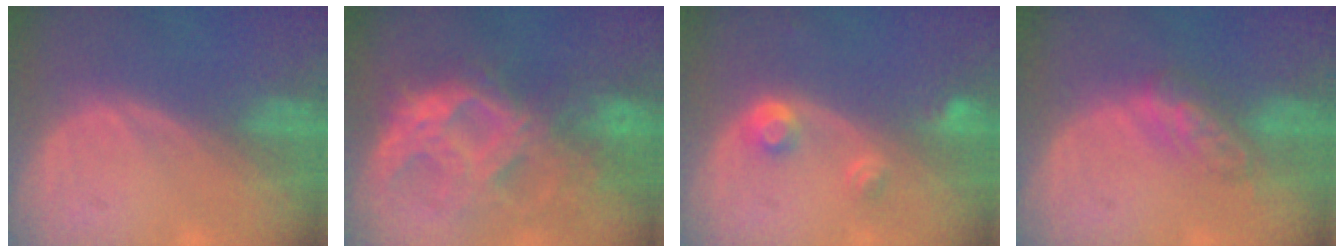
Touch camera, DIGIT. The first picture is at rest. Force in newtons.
{"total": 10.5, "press": 9.2, "slide": 5.0}
{"total": 2.9, "press": 2.7, "slide": 1.0}
{"total": 4.6, "press": 4.6, "slide": 0.0}